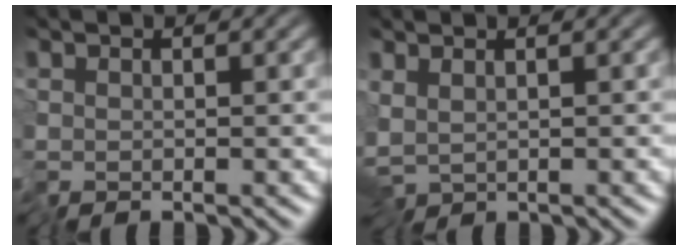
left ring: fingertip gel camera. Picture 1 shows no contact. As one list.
[{"total": 2.9, "force": [-0.8, 1.4, 2.3], "torque": [-0.044, -0.008, -0.017]}]